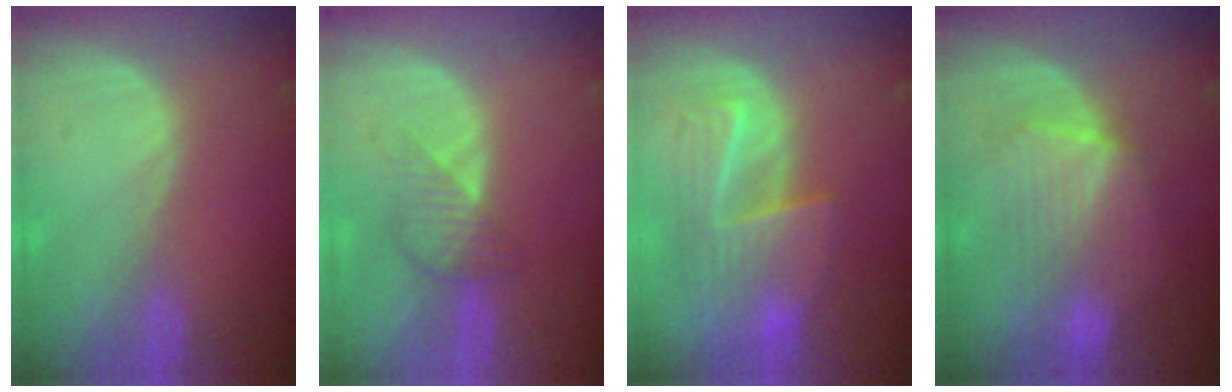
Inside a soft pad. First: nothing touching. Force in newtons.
{"total": 3.3, "press": 3.3, "slide": 0.2}
{"total": 7.7, "press": 7.6, "slide": 1.4}
{"total": 7.3, "press": 7.3, "slide": 0.2}